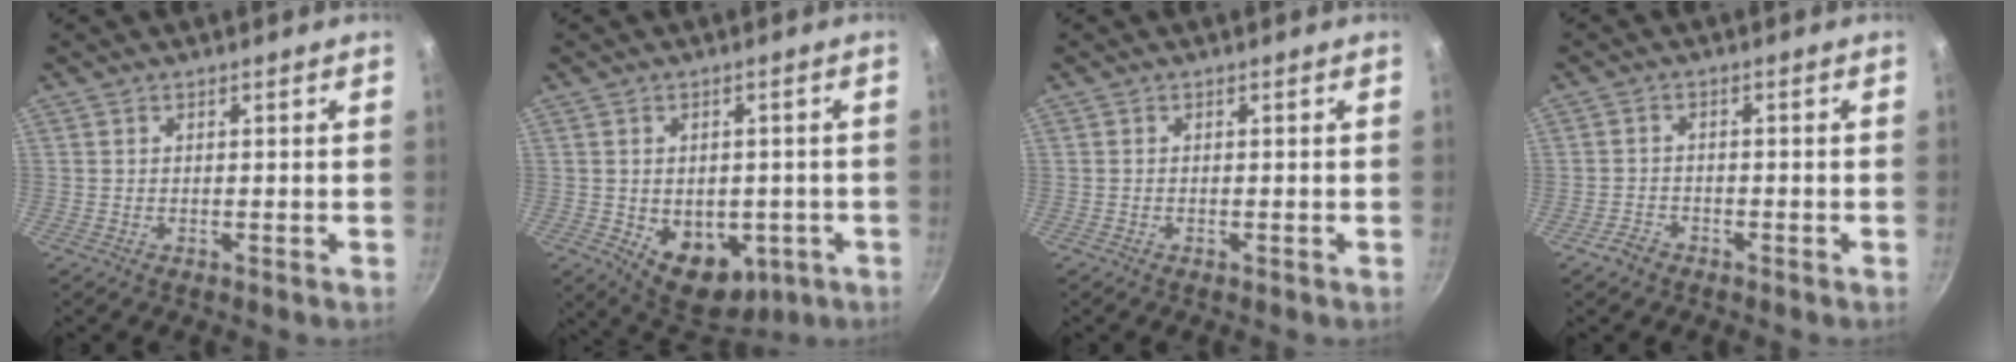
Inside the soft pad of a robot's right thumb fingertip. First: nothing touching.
{"total": 11.9, "force": [-3.0, 8.3, 8.0], "torque": [-0.071, -0.009, -0.020]}
{"total": 0.0}
{"total": 2.0, "force": [-1.6, 1.2, 0.4], "torque": [-0.008, 0.018, -0.029]}